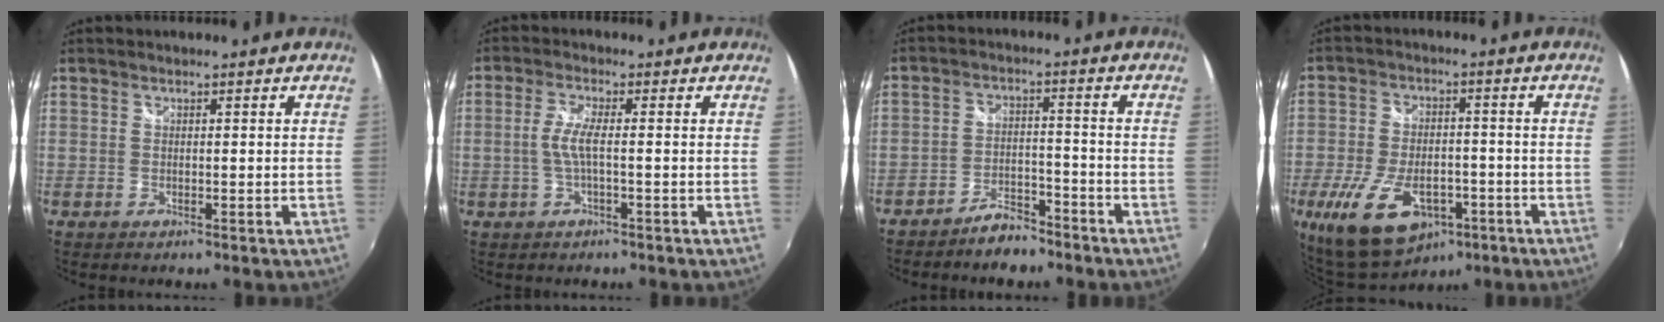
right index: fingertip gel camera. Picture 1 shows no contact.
{"total": 3.9, "force": [-0.8, 0.3, 3.8], "torque": [-0.080, 0.001, -0.014]}
{"total": 6.2, "force": [-5.3, 2.4, 2.2], "torque": [-0.058, 0.013, -0.083]}
{"total": 16.2, "force": [-7.8, 8.9, 11.2], "torque": [-0.243, -0.032, -0.122]}